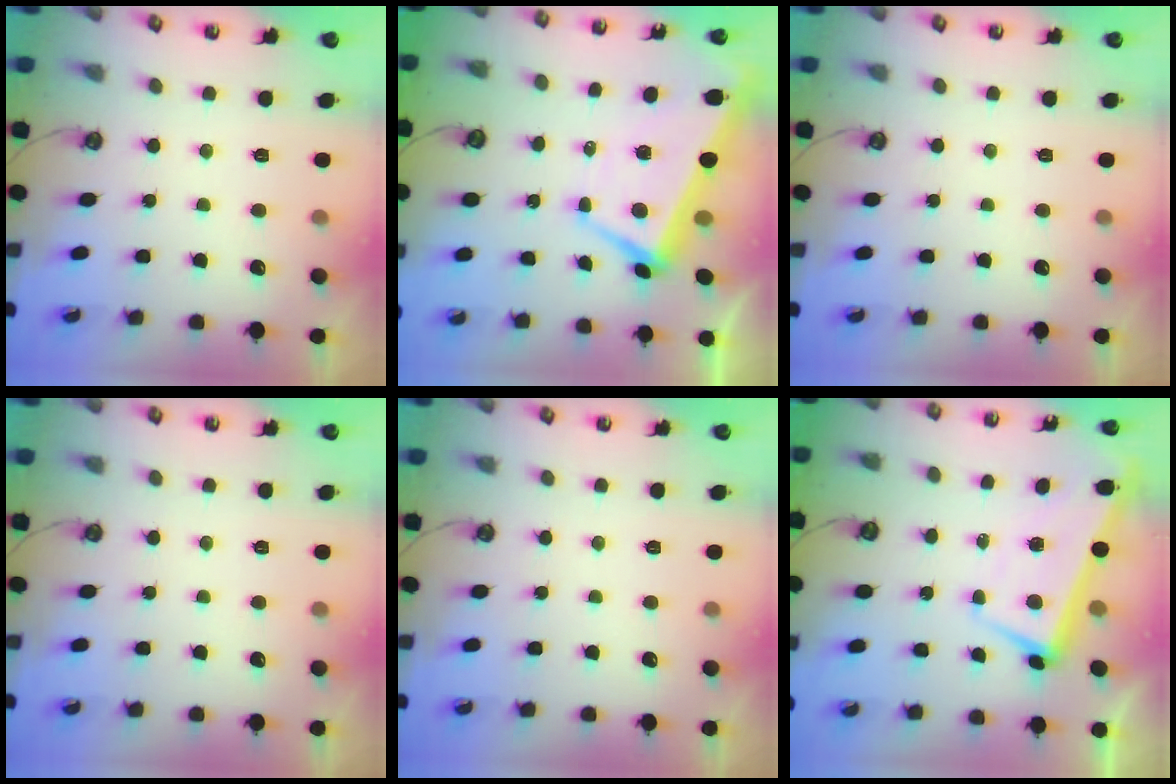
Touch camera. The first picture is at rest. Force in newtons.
{"total": 2.0, "press": 1.6, "slide": 1.2}
{"total": 0.0}
{"total": 0.0}
{"total": 0.0}
{"total": 2.1, "press": 1.3, "slide": 1.7}